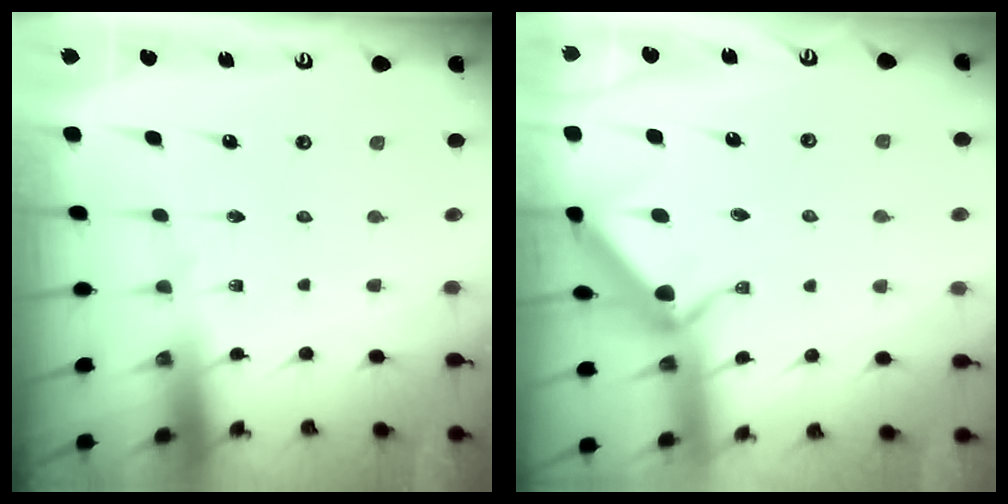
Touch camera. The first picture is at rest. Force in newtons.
{"total": 10.0, "press": 9.9, "slide": 1.2}